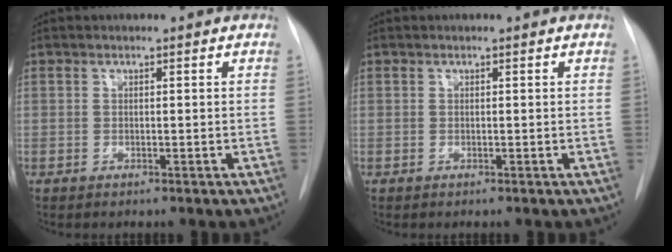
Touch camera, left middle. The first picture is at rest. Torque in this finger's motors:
{"motor_torque": [-0.18, 0.18, -0.10, 0.00]}